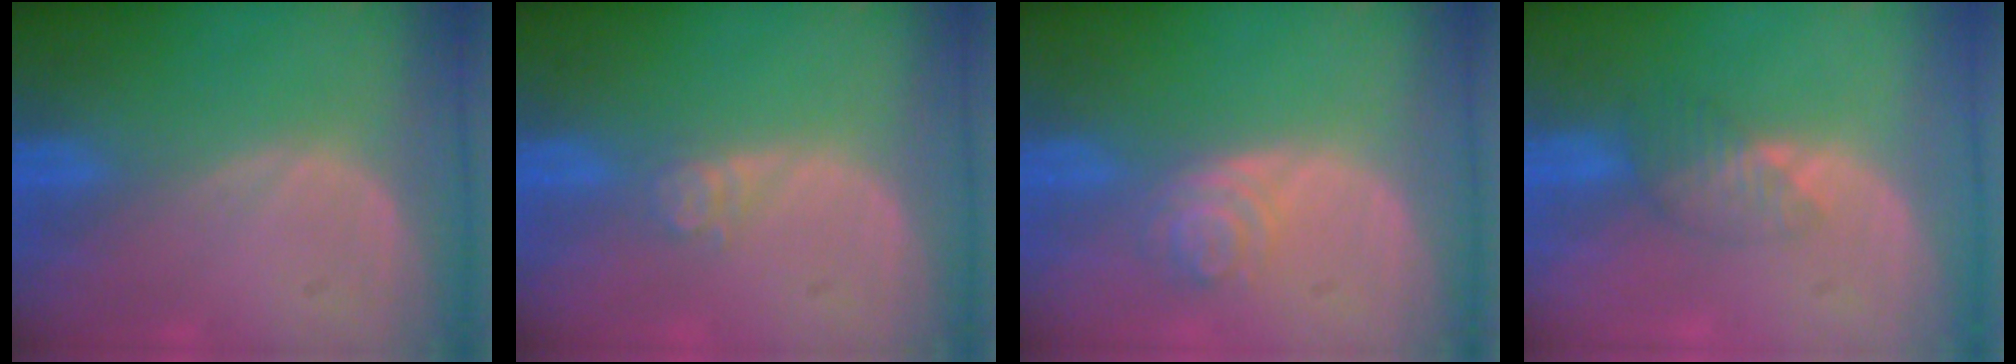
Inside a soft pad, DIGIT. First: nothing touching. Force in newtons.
{"total": 2.7, "press": 2.2, "slide": 1.5}
{"total": 4.0, "press": 3.5, "slide": 2.0}
{"total": 3.4, "press": 3.1, "slide": 1.5}